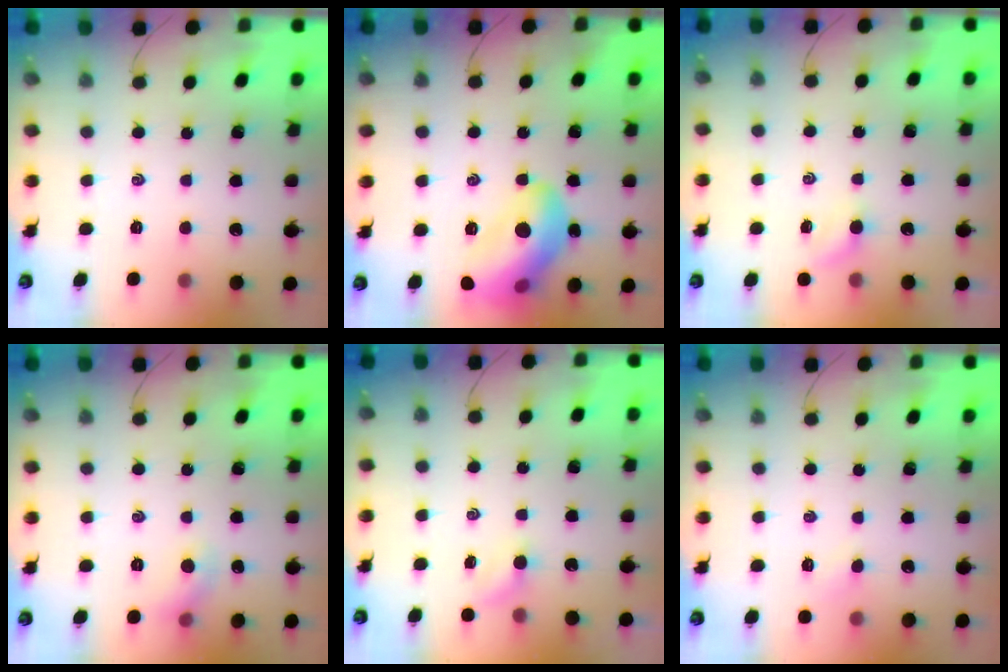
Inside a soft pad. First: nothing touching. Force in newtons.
{"total": 16.7, "press": 16.6, "slide": 2.0}
{"total": 3.3, "press": 3.1, "slide": 0.9}
{"total": 5.0, "press": 4.8, "slide": 1.4}
{"total": 2.6, "press": 2.4, "slide": 0.8}
{"total": 3.0, "press": 2.9, "slide": 0.8}